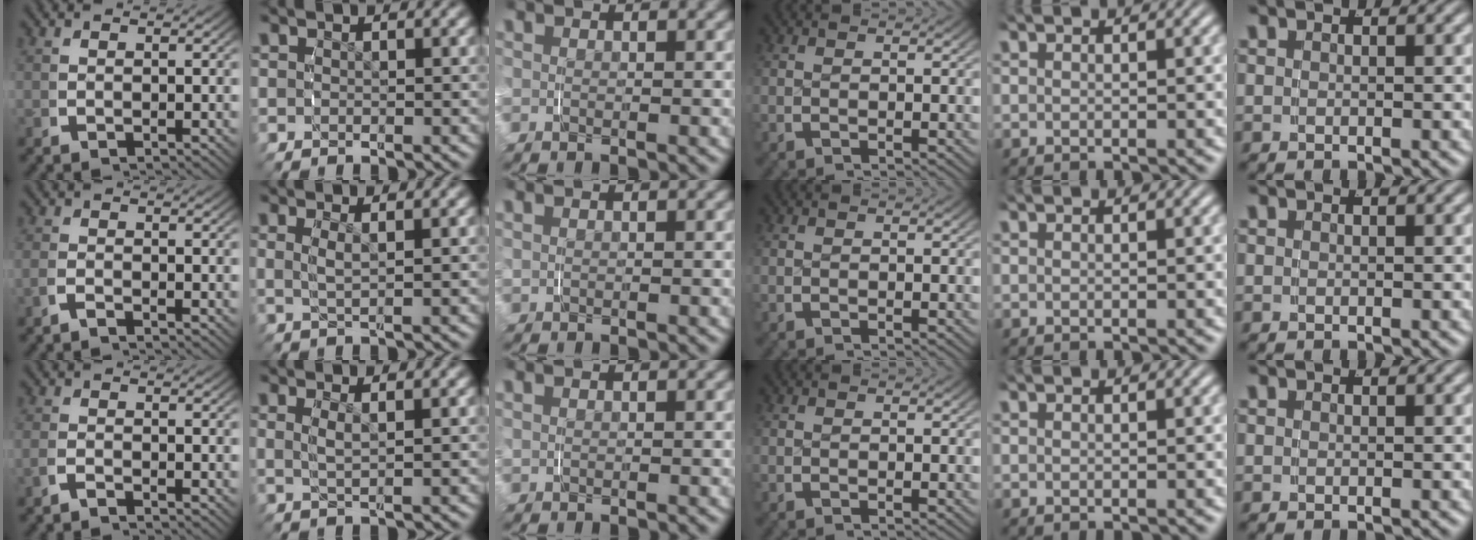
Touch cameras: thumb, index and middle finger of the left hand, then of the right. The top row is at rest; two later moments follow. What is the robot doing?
{"motion": "grasp_and_lifting", "object": "paper"}